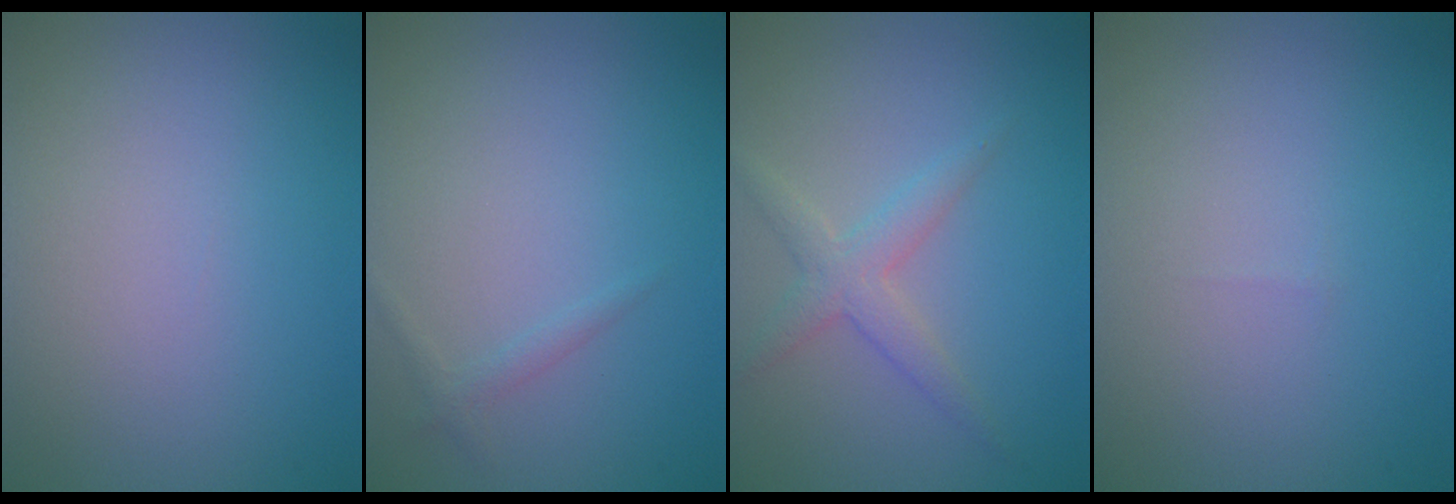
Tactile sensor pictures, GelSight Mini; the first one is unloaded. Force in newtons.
{"total": 0.9, "press": 0.9, "slide": 0.0}
{"total": 2.4, "press": 2.4, "slide": 0.1}
{"total": 0.0}